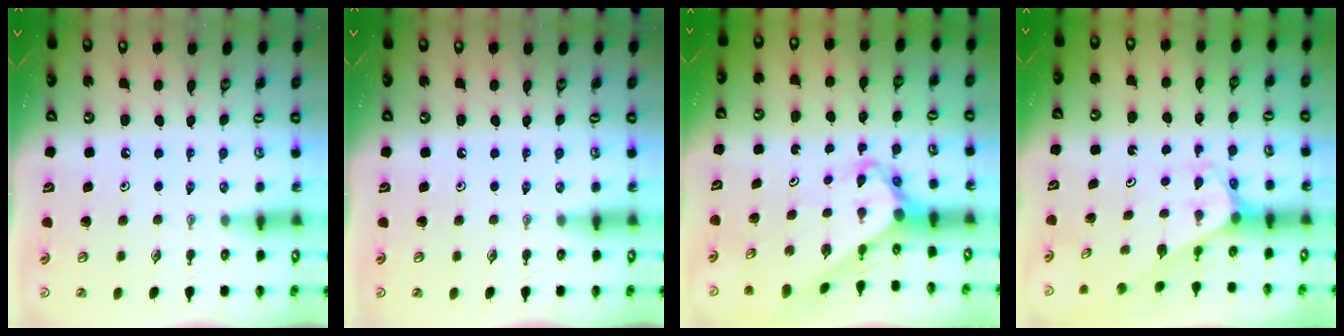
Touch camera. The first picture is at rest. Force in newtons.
{"total": 0.0}
{"total": 4.6, "press": 4.5, "slide": 0.4}
{"total": 2.2, "press": 2.2, "slide": 0.1}